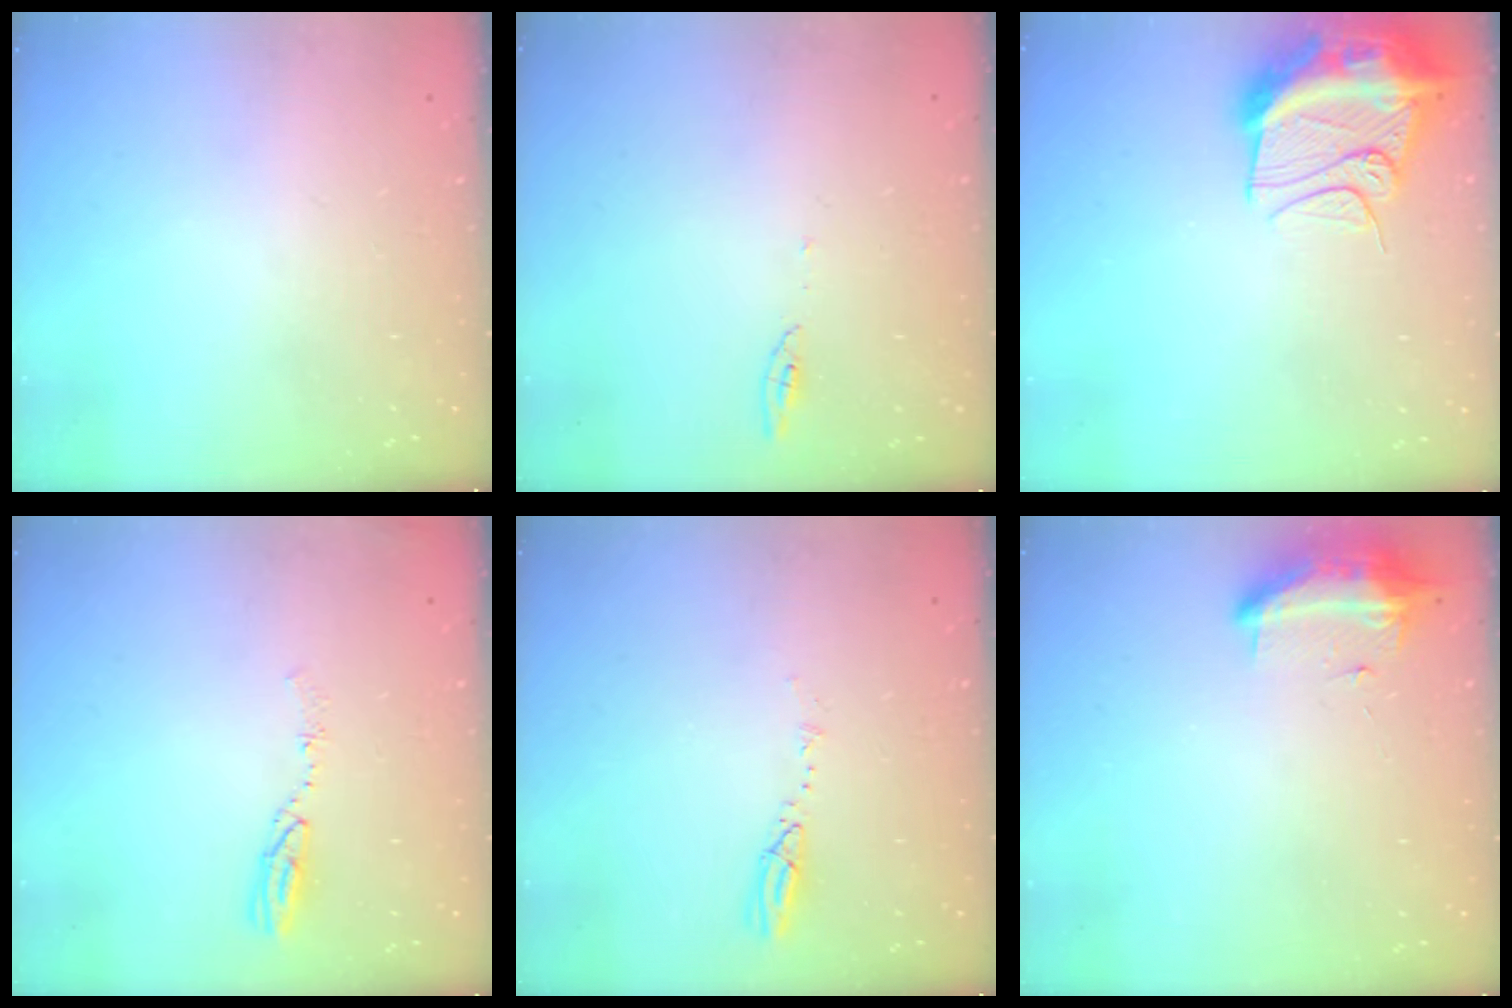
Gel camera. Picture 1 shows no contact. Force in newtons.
{"total": 3.8, "press": 3.7, "slide": 0.4}
{"total": 15.8, "press": 15.7, "slide": 1.6}
{"total": 5.2, "press": 5.1, "slide": 0.4}
{"total": 3.9, "press": 3.8, "slide": 0.4}
{"total": 9.5, "press": 9.2, "slide": 2.4}